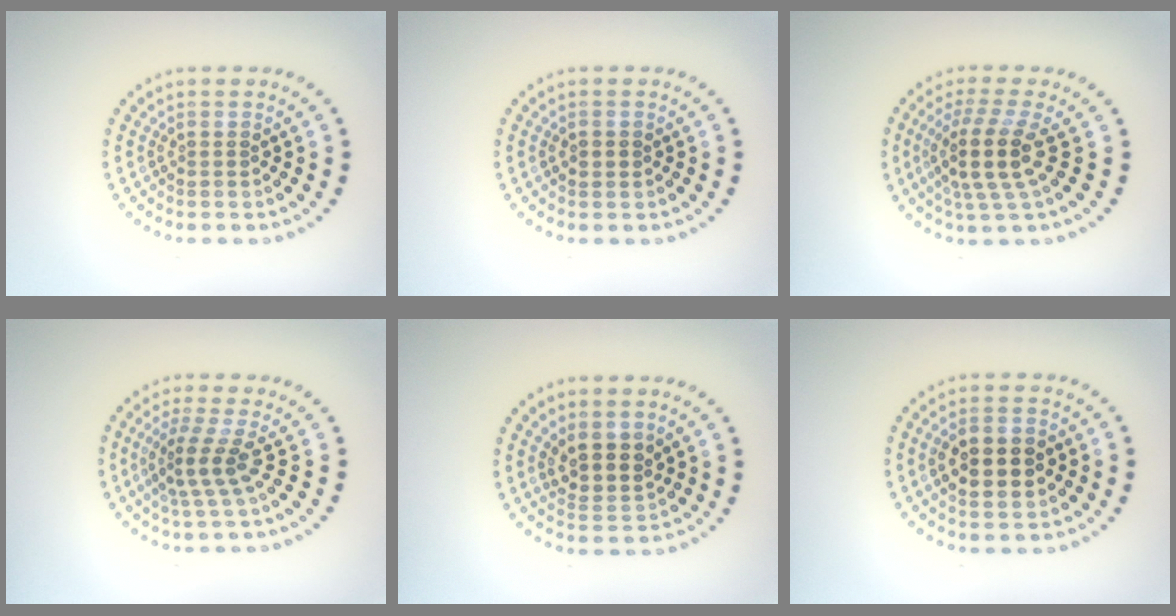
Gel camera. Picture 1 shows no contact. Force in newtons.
{"total": 1.3, "press": 1.2, "slide": 0.3}
{"total": 4.3, "press": 3.3, "slide": 2.7}
{"total": 2.9, "press": 1.9, "slide": 2.1}
{"total": 3.3, "press": 2.9, "slide": 1.6}
{"total": 4.9, "press": 4.9, "slide": 0.4}